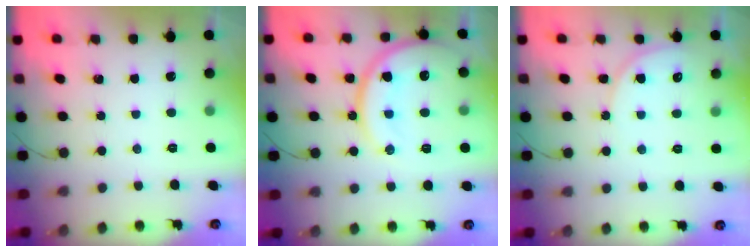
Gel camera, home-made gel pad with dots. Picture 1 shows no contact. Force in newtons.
{"total": 16.5, "press": 16.4, "slide": 1.6}
{"total": 6.2, "press": 6.2, "slide": 0.4}